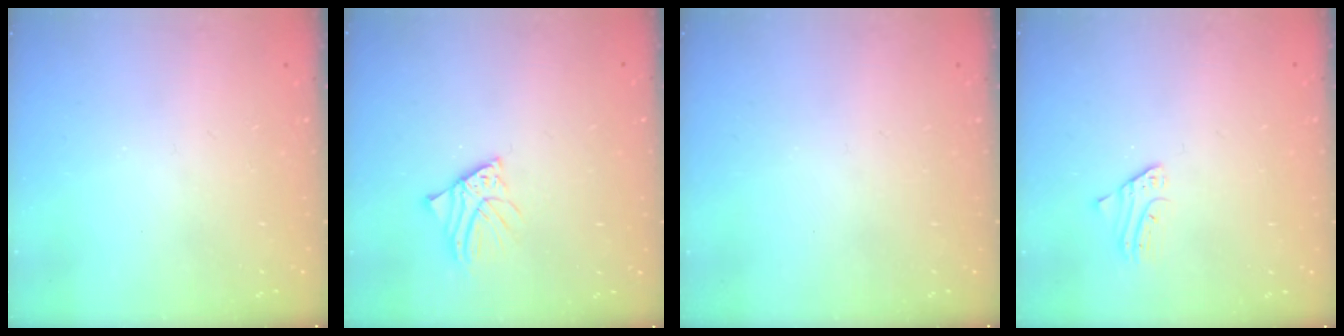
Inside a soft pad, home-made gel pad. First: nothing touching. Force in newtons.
{"total": 2.9, "press": 2.9, "slide": 0.2}
{"total": 0.0}
{"total": 2.2, "press": 2.2, "slide": 0.2}